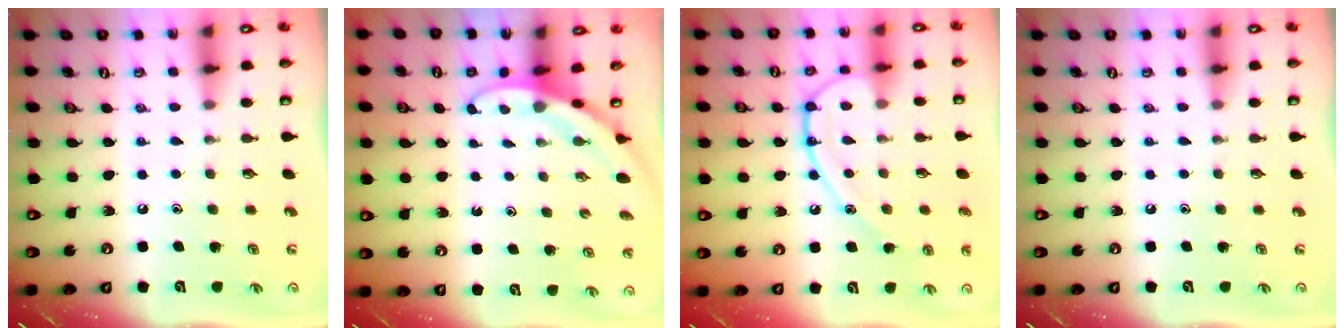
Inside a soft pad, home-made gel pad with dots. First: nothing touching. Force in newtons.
{"total": 2.7, "press": 2.7, "slide": 0.0}
{"total": 12.0, "press": 12.0, "slide": 0.7}
{"total": 0.0}